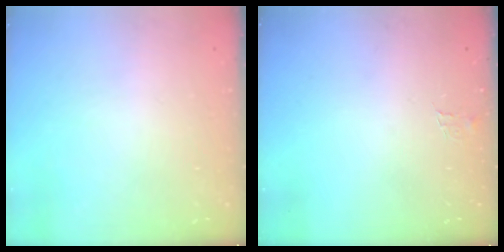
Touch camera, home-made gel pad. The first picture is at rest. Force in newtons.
{"total": 3.6, "press": 3.6, "slide": 0.3}